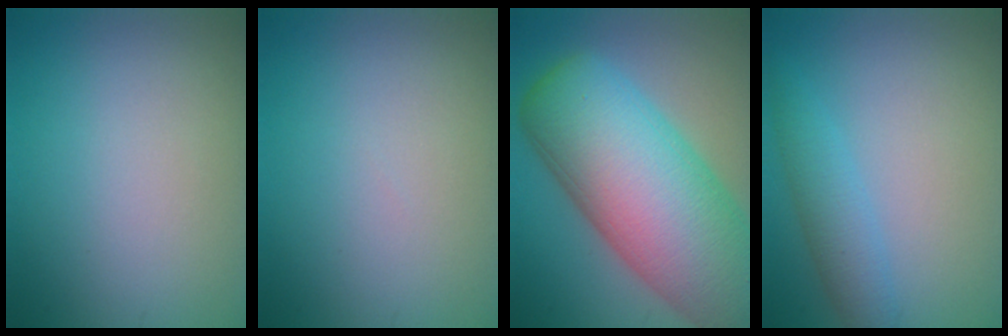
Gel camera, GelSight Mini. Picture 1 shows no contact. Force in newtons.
{"total": 0.0}
{"total": 16.9, "press": 16.9, "slide": 0.9}
{"total": 2.7, "press": 2.7, "slide": 0.1}